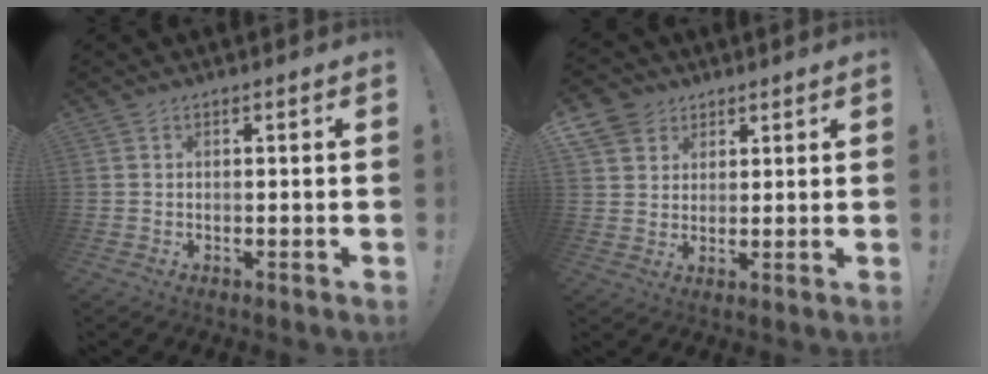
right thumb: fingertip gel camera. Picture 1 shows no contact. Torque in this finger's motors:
{"motor_torque": [1.21, 1.23, 0.05, 0.04, 0.02]}